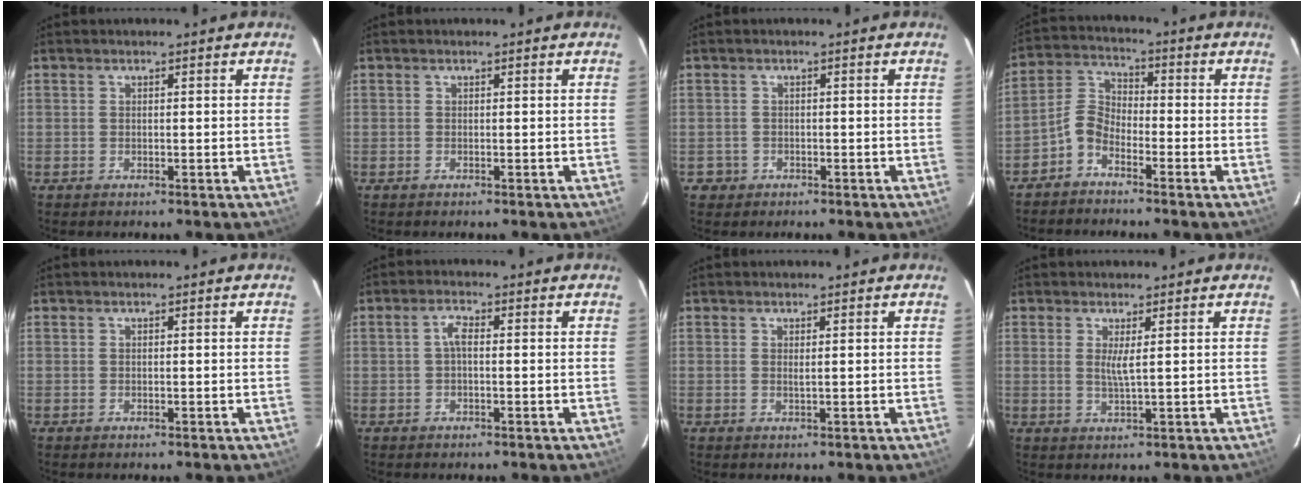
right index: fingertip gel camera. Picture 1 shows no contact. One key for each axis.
{"total": 0.0}
{"total": 2.5, "fx": -1.0, "fy": 2.3, "fz": 0.1, "tx": -0.005, "ty": 0.009, "tz": -0.015}
{"total": 5.1, "fx": -3.6, "fy": 2.7, "fz": 2.4, "tx": -0.058, "ty": 0.019, "tz": -0.082}
{"total": 0.0}
{"total": 2.1, "fx": -0.1, "fy": 0.9, "fz": 2.0, "tx": -0.042, "ty": 0.009, "tz": -0.003}
{"total": 0.7, "fx": 0.3, "fy": -0.1, "fz": 0.6, "tx": -0.012, "ty": 0.000, "tz": 0.005}
{"total": 2.4, "fx": 0.7, "fy": -0.2, "fz": 2.3, "tx": -0.042, "ty": -0.006, "tz": 0.011}